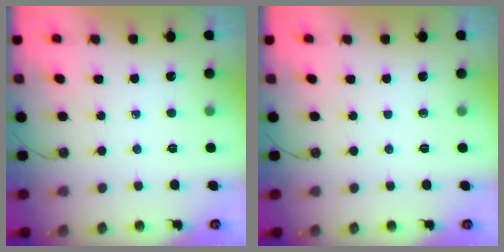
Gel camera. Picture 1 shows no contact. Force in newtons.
{"total": 0.0}